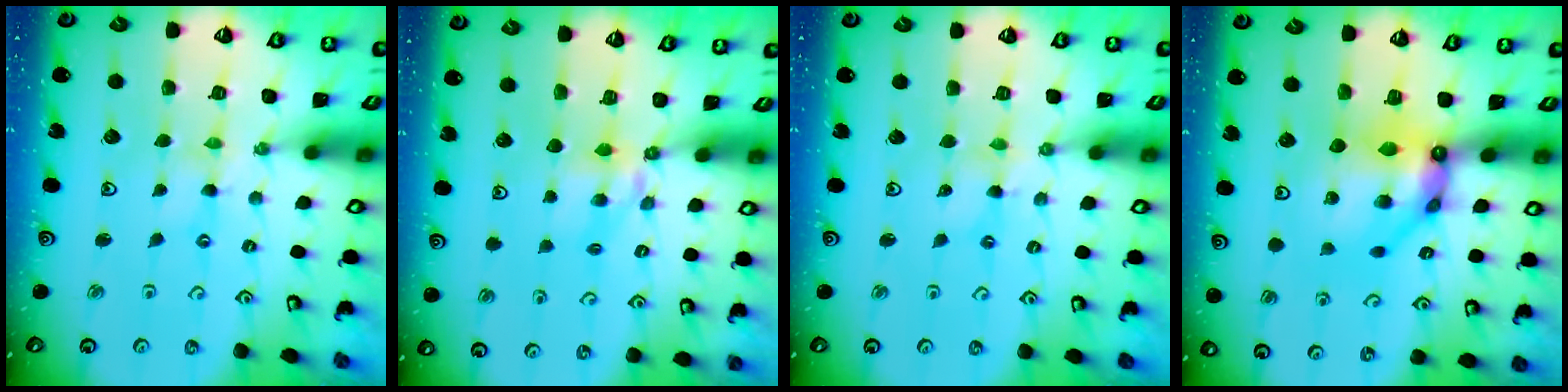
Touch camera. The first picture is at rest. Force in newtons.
{"total": 5.4, "press": 5.4, "slide": 0.1}
{"total": 2.6, "press": 2.6, "slide": 0.2}
{"total": 10.7, "press": 10.6, "slide": 1.0}